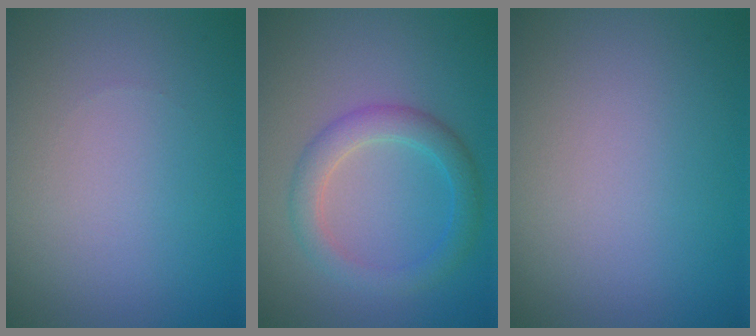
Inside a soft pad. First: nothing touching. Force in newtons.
{"total": 3.2, "press": 3.2, "slide": 0.2}
{"total": 0.0}